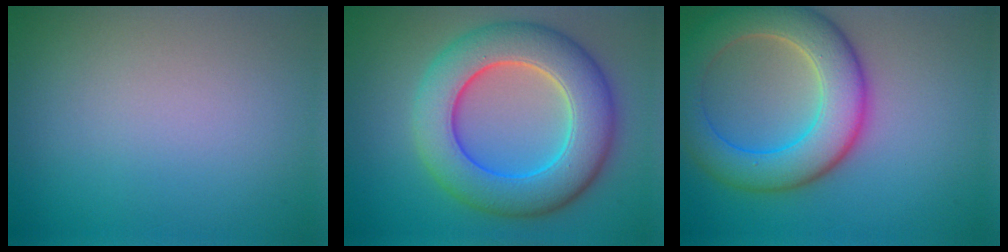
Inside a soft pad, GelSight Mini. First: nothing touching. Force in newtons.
{"total": 9.5, "press": 9.5, "slide": 0.6}
{"total": 8.0, "press": 8.0, "slide": 0.4}